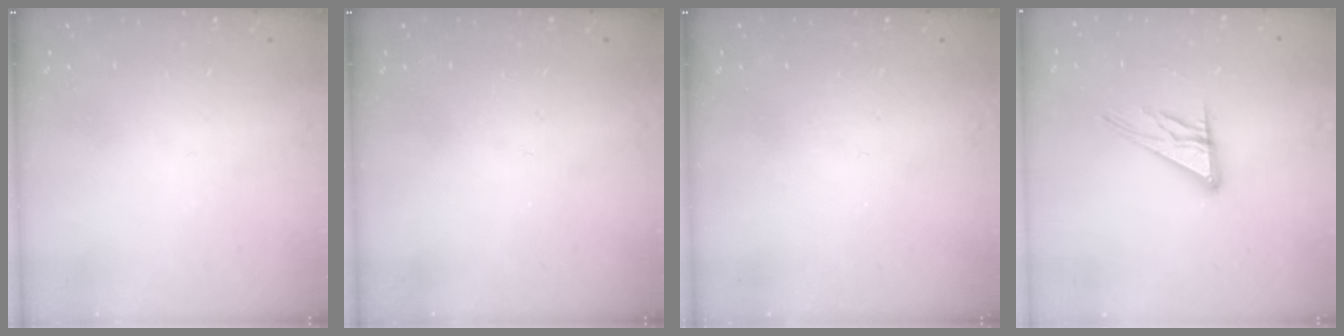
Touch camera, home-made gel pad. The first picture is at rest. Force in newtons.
{"total": 0.0}
{"total": 0.0}
{"total": 11.6, "press": 11.5, "slide": 1.0}